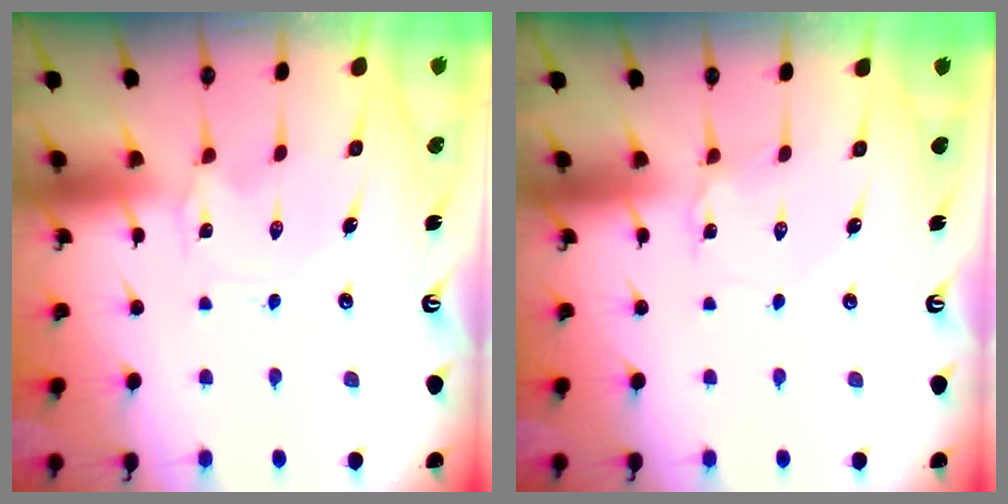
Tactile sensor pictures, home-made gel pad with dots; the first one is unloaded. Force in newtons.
{"total": 2.3, "press": 2.3, "slide": 0.3}